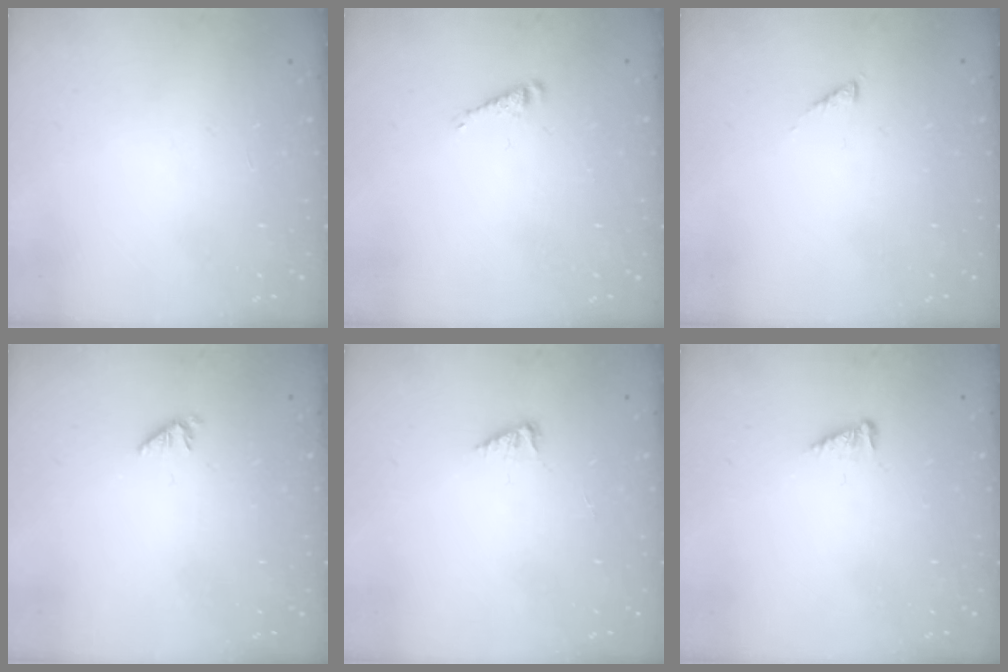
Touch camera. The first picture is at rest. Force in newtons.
{"total": 3.5, "press": 3.5, "slide": 0.4}
{"total": 1.3, "press": 1.3, "slide": 0.3}
{"total": 0.0}
{"total": 2.2, "press": 2.2, "slide": 0.2}
{"total": 3.0, "press": 3.0, "slide": 0.3}